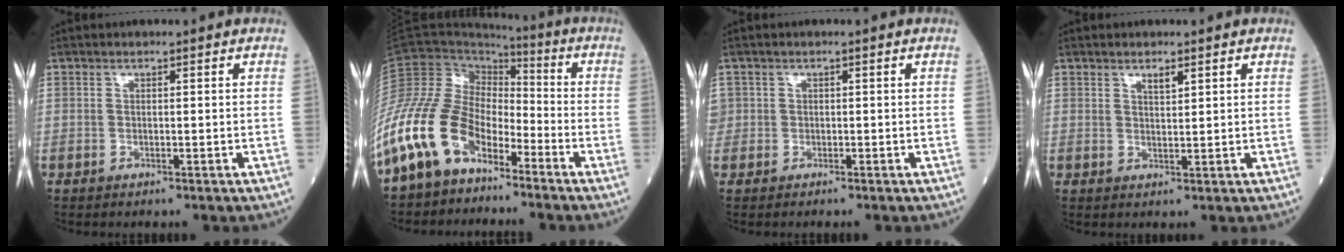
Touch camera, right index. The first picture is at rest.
{"total": 16.3, "force": [-10.8, 8.6, 8.7], "torque": [-0.208, 0.026, -0.214]}
{"total": 1.9, "force": [-0.2, 1.9, 0.3], "torque": [-0.008, 0.010, -0.004]}
{"total": 1.7, "force": [1.1, 0.3, 1.2], "torque": [-0.023, -0.002, 0.022]}